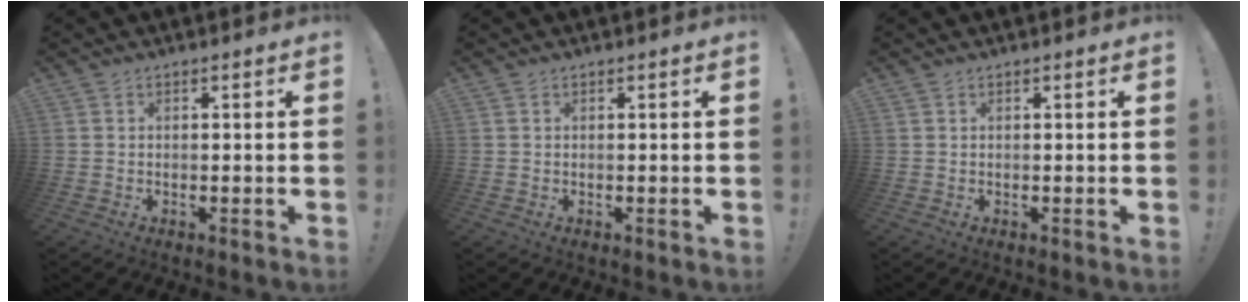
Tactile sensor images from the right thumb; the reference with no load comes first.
{"total": 0.0}
{"total": 0.0}